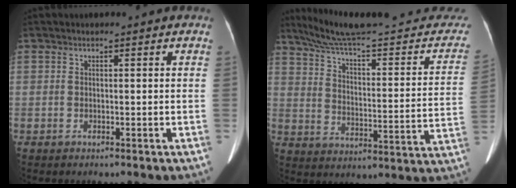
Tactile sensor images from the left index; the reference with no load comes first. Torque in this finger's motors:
{"motor_torque": [0.78, -1.36, -0.01, 0.00]}